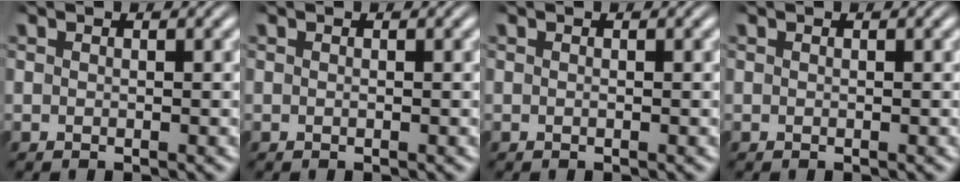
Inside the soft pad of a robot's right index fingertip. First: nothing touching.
{"total": 0.0}
{"total": 0.0}
{"total": 0.0}